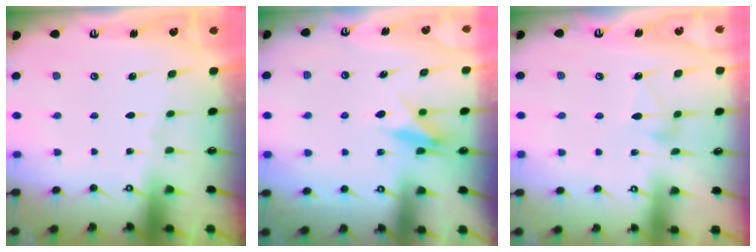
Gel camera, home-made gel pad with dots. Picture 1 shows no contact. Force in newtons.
{"total": 8.5, "press": 8.4, "slide": 0.7}
{"total": 3.9, "press": 3.9, "slide": 0.2}